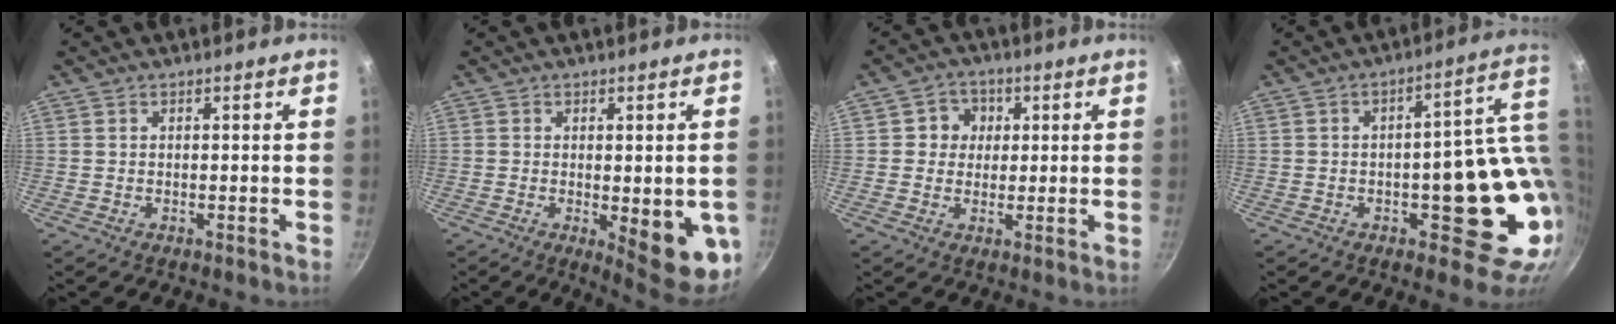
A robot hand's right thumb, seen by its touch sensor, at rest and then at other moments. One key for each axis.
{"total": 11.8, "fx": -2.3, "fy": 3.7, "fz": 11.0, "tx": -0.114, "ty": -0.010, "tz": -0.019}
{"total": 5.1, "fx": 1.0, "fy": 4.7, "fz": 1.5, "tx": 0.012, "ty": 0.004, "tz": 0.007}
{"total": 16.1, "fx": 0.4, "fy": 7.6, "fz": 14.2, "tx": -0.130, "ty": -0.001, "tz": 0.013}